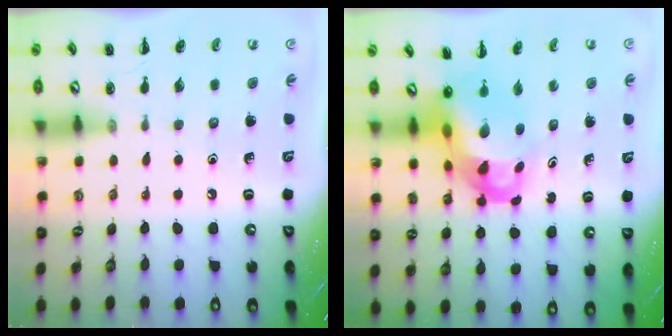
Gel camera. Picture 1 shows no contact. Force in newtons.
{"total": 6.3, "press": 6.2, "slide": 1.0}